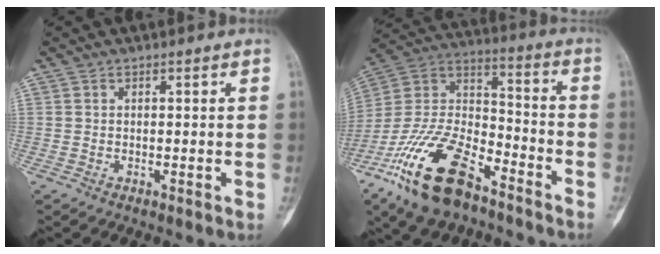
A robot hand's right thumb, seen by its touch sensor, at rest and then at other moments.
{"total": 21.8, "force": [-13.7, 9.6, 14.1], "torque": [-0.281, 0.058, -0.256]}